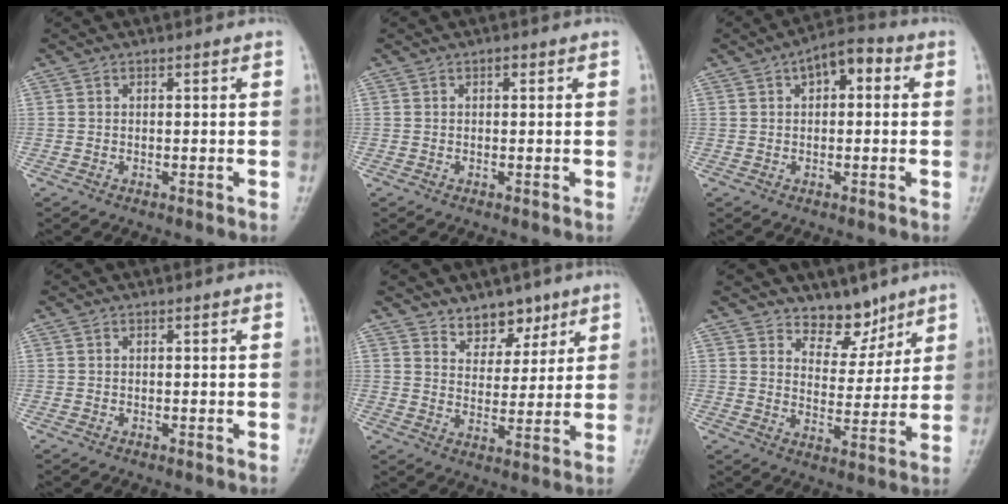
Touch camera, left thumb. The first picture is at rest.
{"total": 0.5, "force": [0.2, 0.4, 0.4], "torque": [-0.002, 0.002, 0.001]}
{"total": 7.0, "force": [2.0, 3.8, 5.5], "torque": [-0.056, 0.023, 0.019]}
{"total": 0.0}
{"total": 6.9, "force": [5.1, 4.2, 2.2], "torque": [0.007, -0.034, 0.085]}
{"total": 7.2, "force": [5.6, 4.0, 1.9], "torque": [0.009, -0.042, 0.095]}